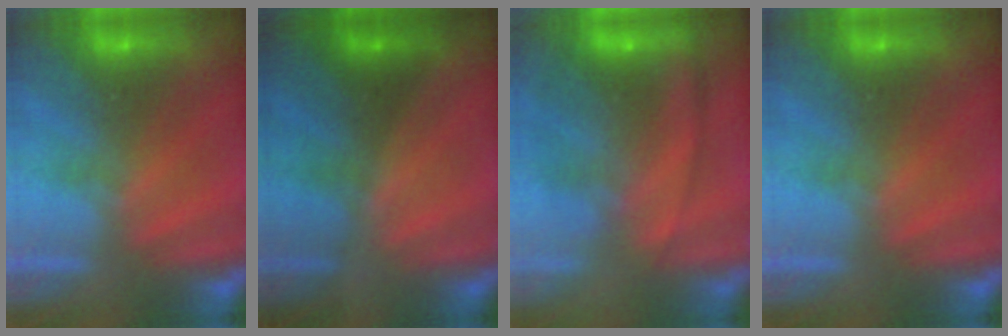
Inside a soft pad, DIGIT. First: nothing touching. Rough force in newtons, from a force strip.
{"total": 1.4}
{"total": 9.1}
{"total": 0.0}